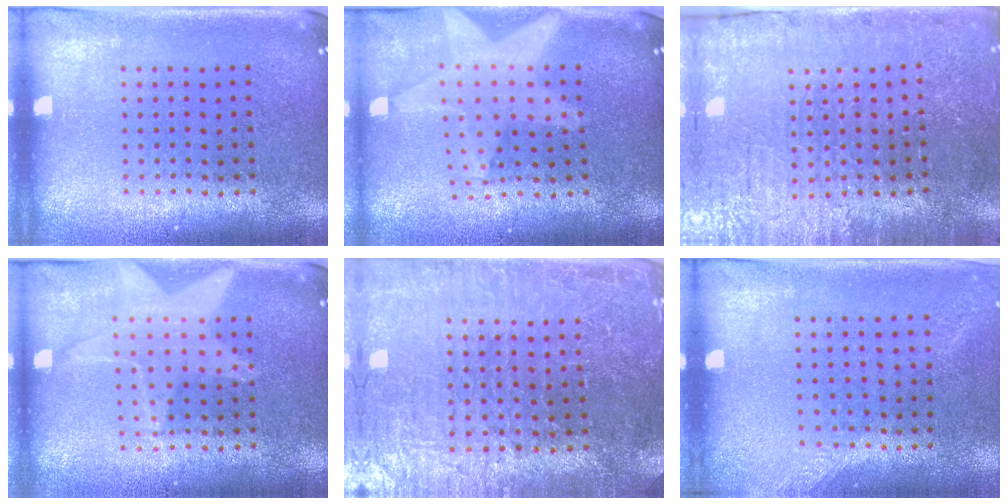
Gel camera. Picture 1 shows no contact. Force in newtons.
{"total": 2.1, "press": 1.7, "slide": 1.2}
{"total": 3.8, "press": 3.7, "slide": 0.9}
{"total": 1.2, "press": 1.2, "slide": 0.2}
{"total": 3.4, "press": 3.4, "slide": 0.3}
{"total": 1.4, "press": 1.0, "slide": 0.9}